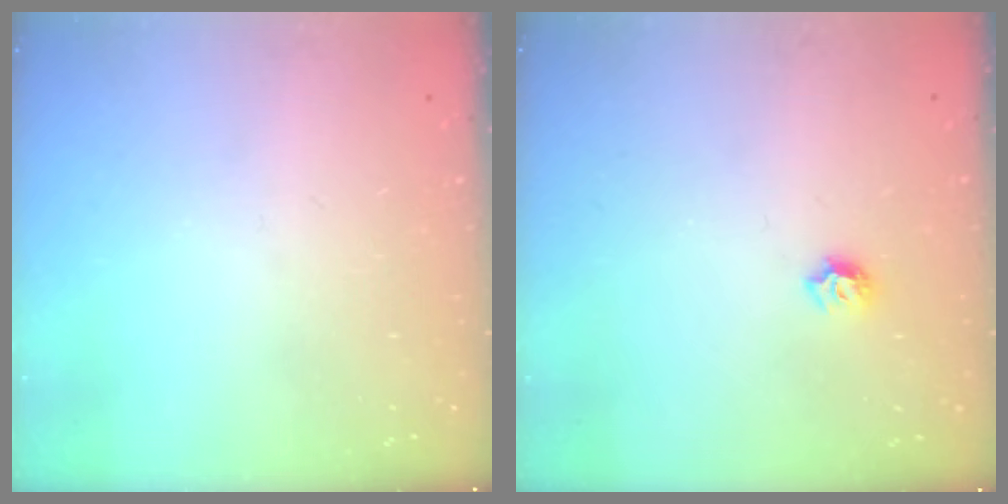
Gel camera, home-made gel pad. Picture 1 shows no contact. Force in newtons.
{"total": 5.5, "press": 5.4, "slide": 0.7}